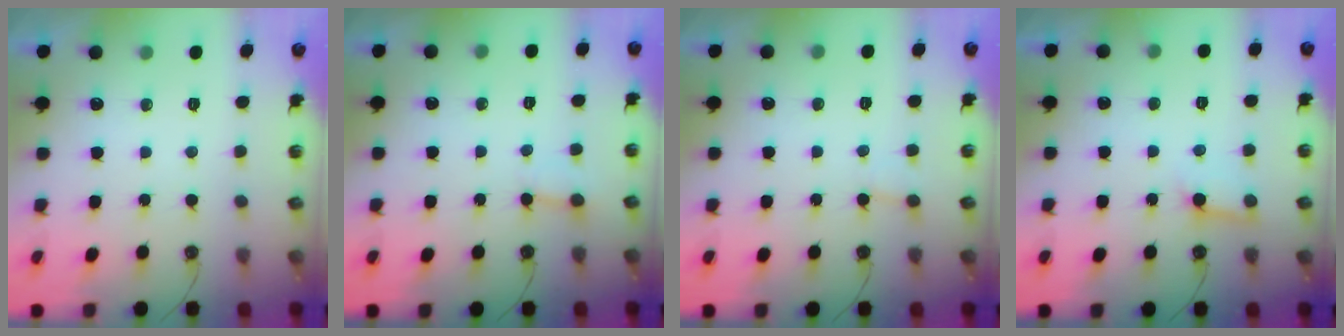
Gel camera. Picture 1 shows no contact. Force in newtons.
{"total": 2.0, "press": 2.0, "slide": 0.0}
{"total": 4.1, "press": 4.0, "slide": 0.4}
{"total": 6.3, "press": 6.3, "slide": 0.7}